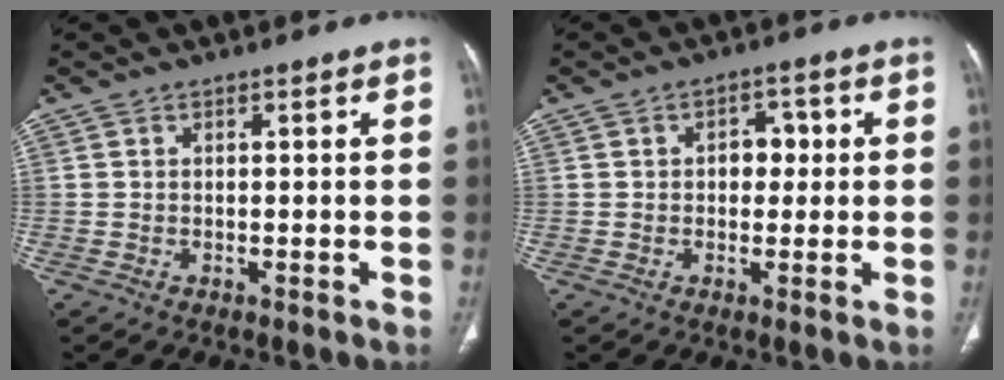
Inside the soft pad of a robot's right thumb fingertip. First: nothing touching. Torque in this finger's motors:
{"motor_torque": [-0.08, 0.30, 0.58, -0.30, -0.01]}